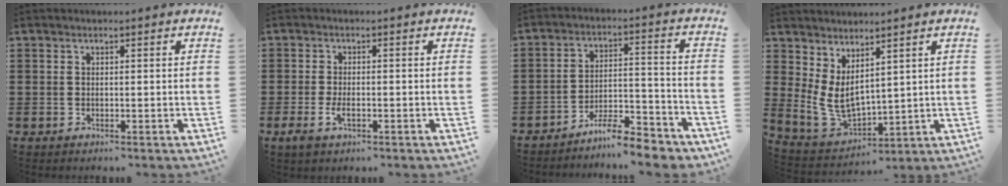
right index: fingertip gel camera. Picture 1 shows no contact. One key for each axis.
{"total": 3.0, "fx": -1.0, "fy": 1.4, "fz": 2.5, "tx": -0.057, "ty": -0.005, "tz": -0.020}
{"total": 7.6, "fx": -7.0, "fy": 0.9, "fz": 2.8, "tx": -0.044, "ty": 0.016, "tz": -0.133}
{"total": 5.3, "fx": 2.6, "fy": 2.9, "fz": 3.7, "tx": -0.100, "ty": -0.016, "tz": 0.047}